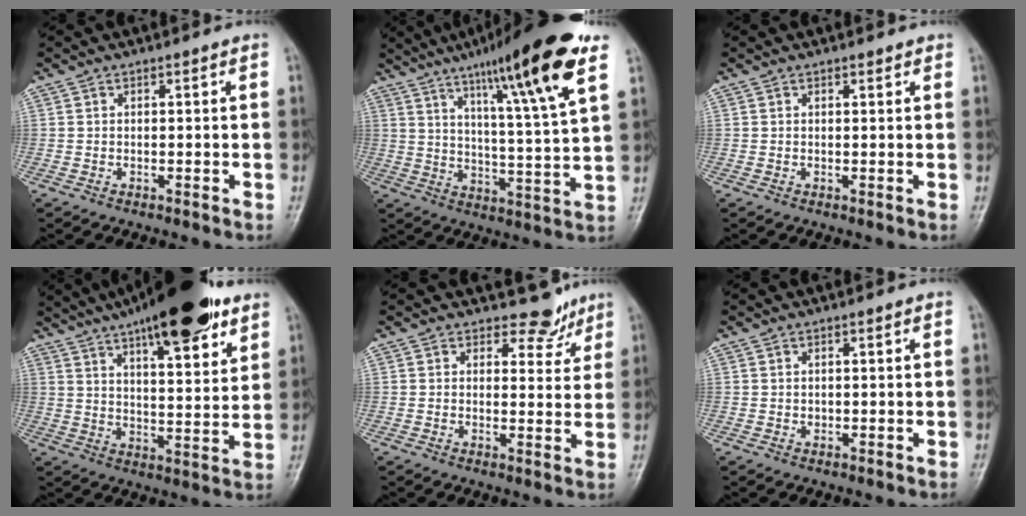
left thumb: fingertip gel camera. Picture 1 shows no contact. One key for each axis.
{"total": 19.9, "fx": 11.6, "fy": 1.5, "fz": 16.1, "tx": -0.233, "ty": -0.047, "tz": 0.177}
{"total": 1.0, "fx": 0.8, "fy": 0.5, "fz": 0.5, "tx": -0.005, "ty": -0.004, "tz": 0.008}
{"total": 21.5, "fx": 13.6, "fy": 6.5, "fz": 15.4, "tx": -0.213, "ty": -0.037, "tz": 0.208}
{"total": 4.9, "fx": 4.1, "fy": 2.6, "fz": 0.5, "tx": 0.020, "ty": -0.035, "tz": 0.047}
{"total": 0.7, "fx": 0.3, "fy": 0.5, "fz": 0.4, "tx": 0.001, "ty": -0.001, "tz": 0.004}